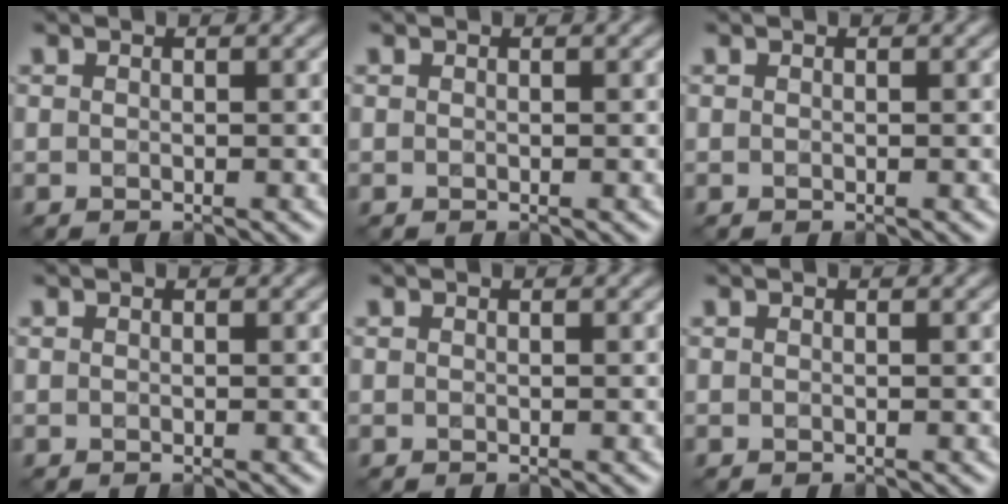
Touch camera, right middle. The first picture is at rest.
{"total": 0.0}
{"total": 0.0}
{"total": 0.0}
{"total": 0.0}
{"total": 0.0}